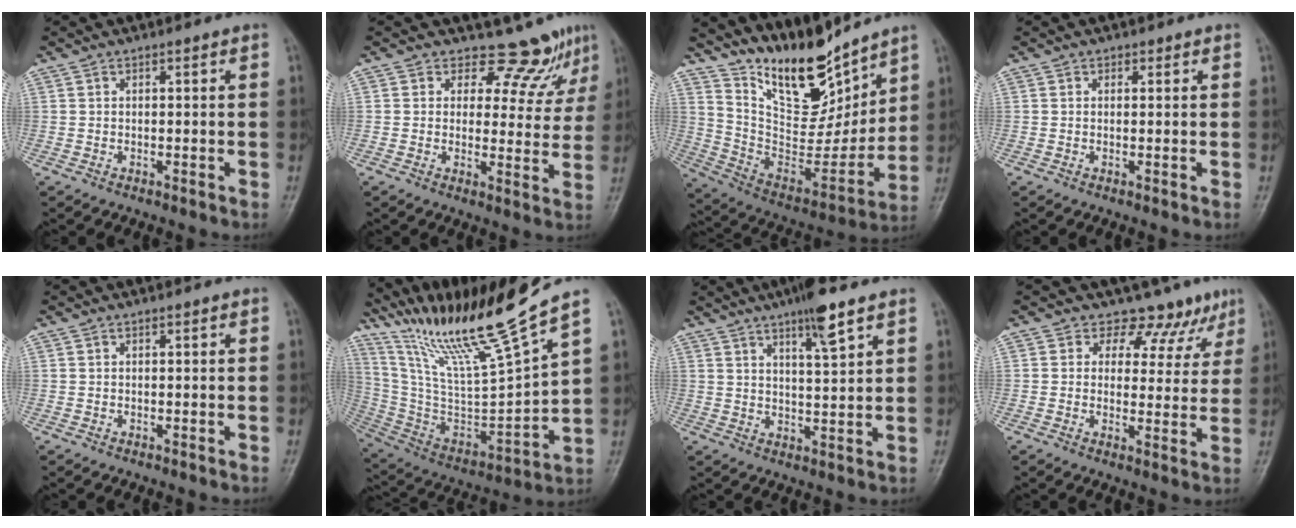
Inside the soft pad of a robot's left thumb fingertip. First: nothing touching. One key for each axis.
{"total": 8.2, "fx": 7.1, "fy": 3.8, "fz": 1.5, "tx": 0.015, "ty": -0.056, "tz": 0.080}
{"total": 18.6, "fx": 14.8, "fy": 6.8, "fz": 9.0, "tx": -0.102, "ty": -0.094, "tz": 0.274}
{"total": 0.6, "fx": 0.4, "fy": 0.4, "fz": 0.0, "tx": 0.003, "ty": -0.003, "tz": 0.004}
{"total": 0.0}
{"total": 21.9, "fx": 17.7, "fy": 0.2, "fz": 12.9, "tx": -0.209, "ty": -0.090, "tz": 0.339}
{"total": 7.8, "fx": 5.1, "fy": 0.9, "fz": 5.8, "tx": -0.093, "ty": -0.027, "tz": 0.085}
{"total": 8.6, "fx": 6.6, "fy": 5.3, "fz": 0.9, "tx": 0.029, "ty": -0.035, "tz": 0.067}